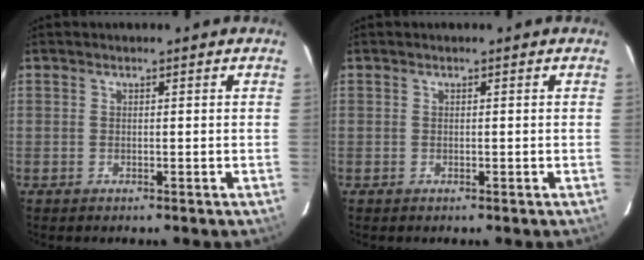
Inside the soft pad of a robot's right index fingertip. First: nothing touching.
{"total": 0.0}